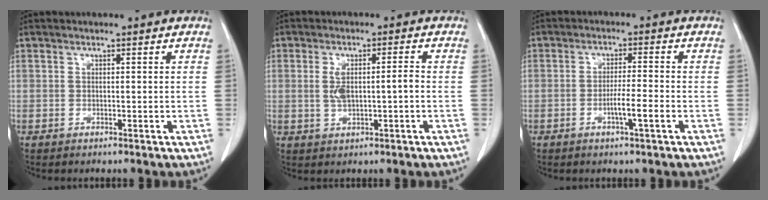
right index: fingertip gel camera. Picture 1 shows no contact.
{"total": 4.8, "force": [-0.2, 1.3, 4.6], "torque": [-0.094, 0.009, 0.002]}
{"total": 4.2, "force": [-1.6, -0.2, 3.9], "torque": [-0.063, -0.003, -0.029]}